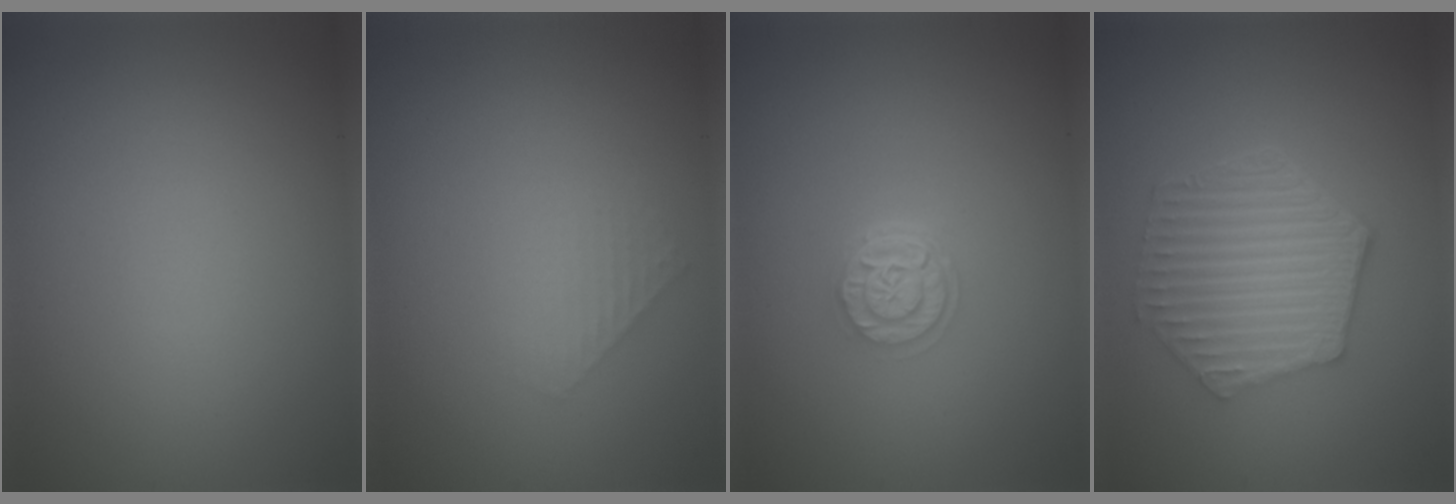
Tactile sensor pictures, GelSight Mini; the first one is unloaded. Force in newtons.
{"total": 1.3, "press": 1.3, "slide": 0.2}
{"total": 3.0, "press": 2.4, "slide": 1.9}
{"total": 6.2, "press": 4.8, "slide": 3.9}